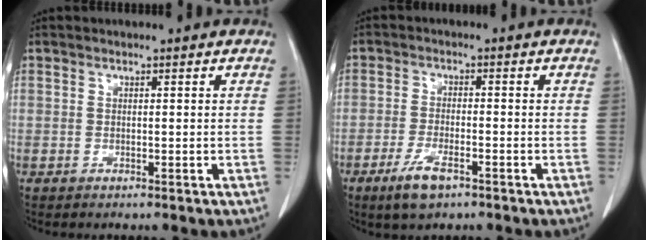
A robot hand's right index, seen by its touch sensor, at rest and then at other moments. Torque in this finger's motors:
{"motor_torque": [0.47, -0.38, 0.24, 0.02]}